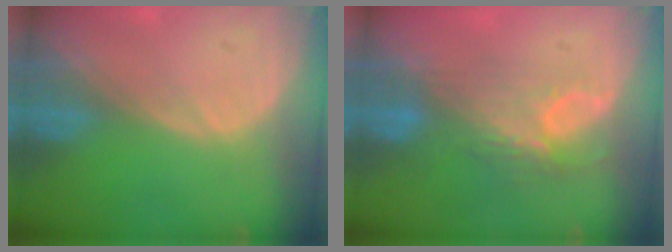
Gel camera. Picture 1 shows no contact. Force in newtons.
{"total": 7.6, "press": 6.7, "slide": 3.5}